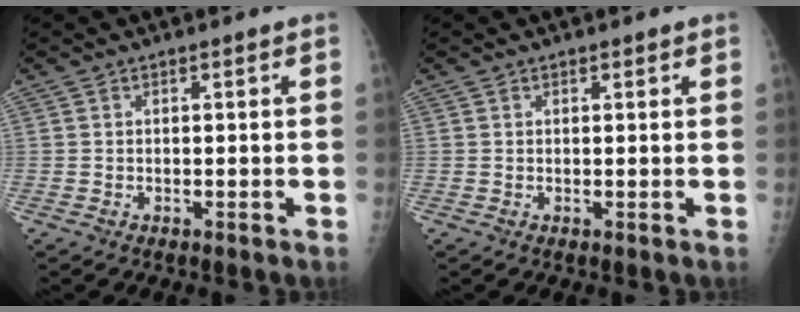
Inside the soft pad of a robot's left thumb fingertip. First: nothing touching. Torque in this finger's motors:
{"motor_torque": [-0.02, 0.12, 0.01, 0.07, -0.01]}